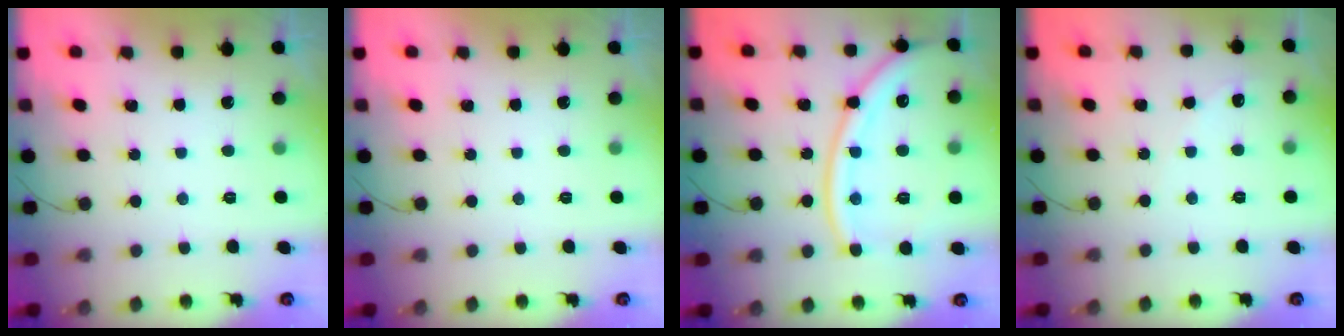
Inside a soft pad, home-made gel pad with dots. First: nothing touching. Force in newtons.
{"total": 0.0}
{"total": 17.3, "press": 17.2, "slide": 1.8}
{"total": 3.3, "press": 3.3, "slide": 0.4}